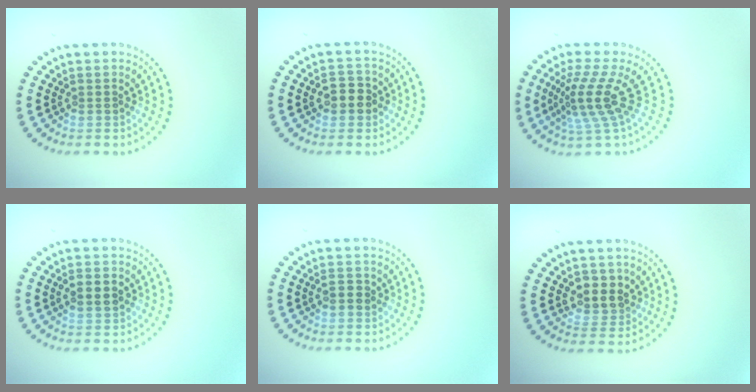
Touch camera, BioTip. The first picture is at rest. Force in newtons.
{"total": 2.5, "press": 2.5, "slide": 0.3}
{"total": 4.0, "press": 2.8, "slide": 2.9}
{"total": 2.2, "press": 2.2, "slide": 0.1}
{"total": 1.2, "press": 1.2, "slide": 0.0}
{"total": 2.9, "press": 2.6, "slide": 1.3}